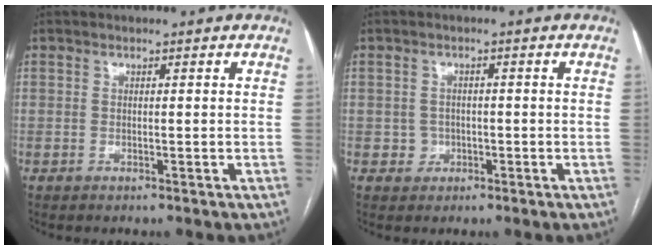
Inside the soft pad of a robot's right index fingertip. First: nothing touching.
{"total": 2.1, "force": [-0.6, 2.0, 0.2], "torque": [0.005, 0.009, -0.009]}